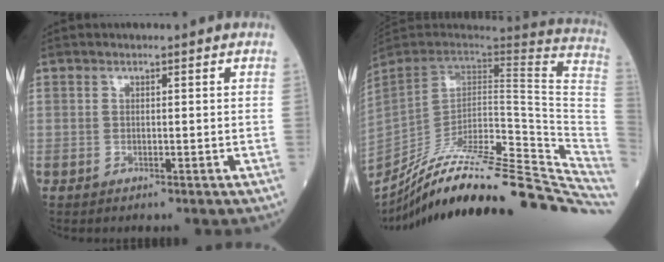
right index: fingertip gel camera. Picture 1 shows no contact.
{"total": 35.4, "force": [-30.0, 4.2, 18.3], "torque": [-0.182, -0.029, -0.423]}